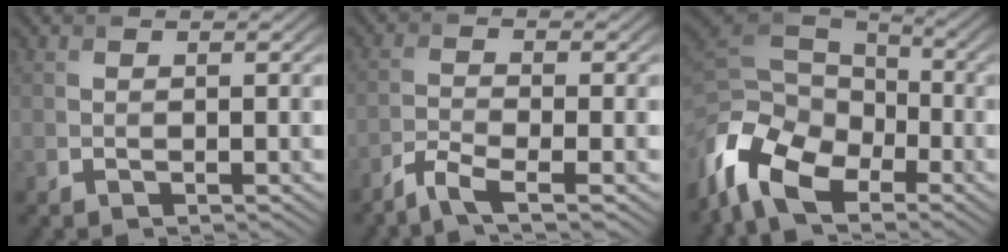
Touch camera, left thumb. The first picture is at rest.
{"total": 3.4, "force": [-2.5, 0.4, 2.2], "torque": [-0.048, -0.002, -0.064]}
{"total": 13.5, "force": [-7.4, 7.6, 8.3], "torque": [-0.210, -0.030, -0.149]}